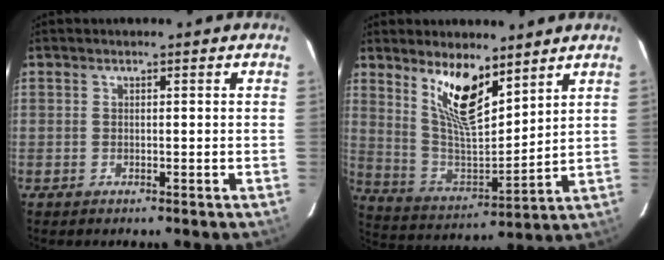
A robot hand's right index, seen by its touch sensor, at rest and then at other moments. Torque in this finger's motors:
{"motor_torque": [1.09, 1.05, 0.65, 0.12]}